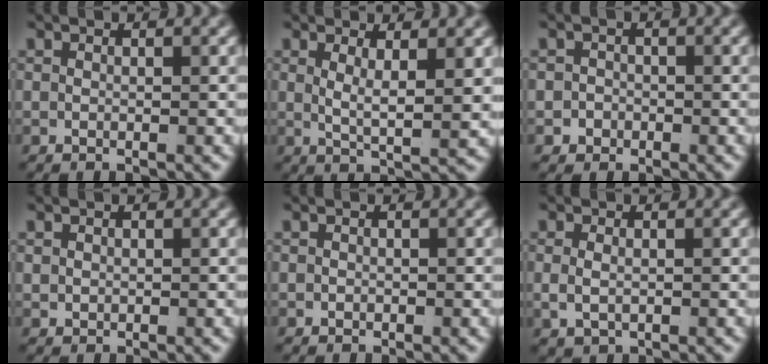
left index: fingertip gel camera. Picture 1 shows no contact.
{"total": 2.9, "force": [1.0, 0.0, 2.7], "torque": [-0.048, -0.016, 0.025]}
{"total": 2.3, "force": [-1.2, 2.0, 0.2], "torque": [-0.009, -0.016, -0.018]}
{"total": 0.5, "force": [0.2, 0.4, 0.3], "torque": [-0.015, -0.008, 0.013]}
{"total": 0.0}
{"total": 1.4, "force": [-0.2, 0.8, 1.1], "torque": [-0.033, -0.015, 0.012]}